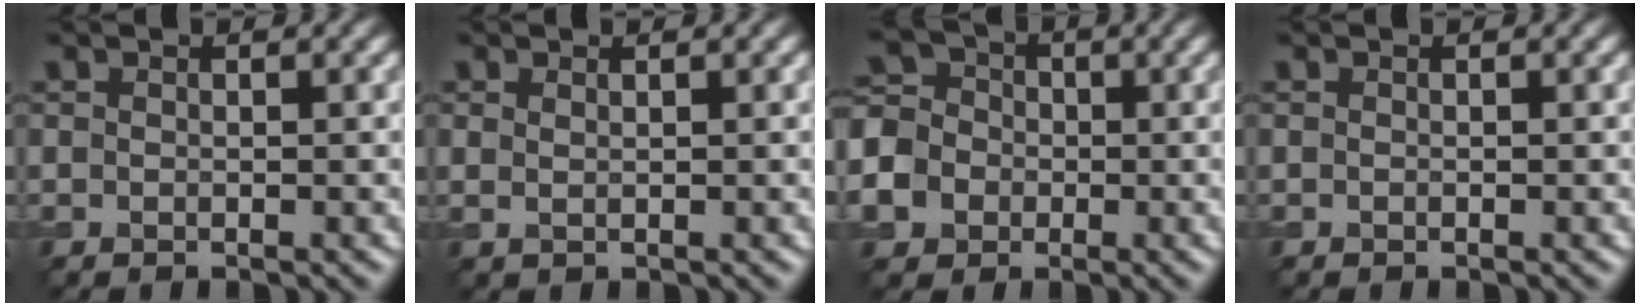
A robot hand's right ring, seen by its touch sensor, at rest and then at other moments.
{"total": 0.7, "force": [0.5, 0.2, 0.5], "torque": [-0.011, -0.002, 0.008]}
{"total": 9.7, "force": [-4.1, 8.3, 2.9], "torque": [-0.086, -0.021, -0.091]}
{"total": 0.0}